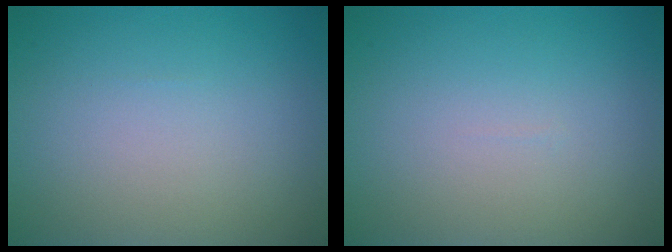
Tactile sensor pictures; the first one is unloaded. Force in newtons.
{"total": 0.0}